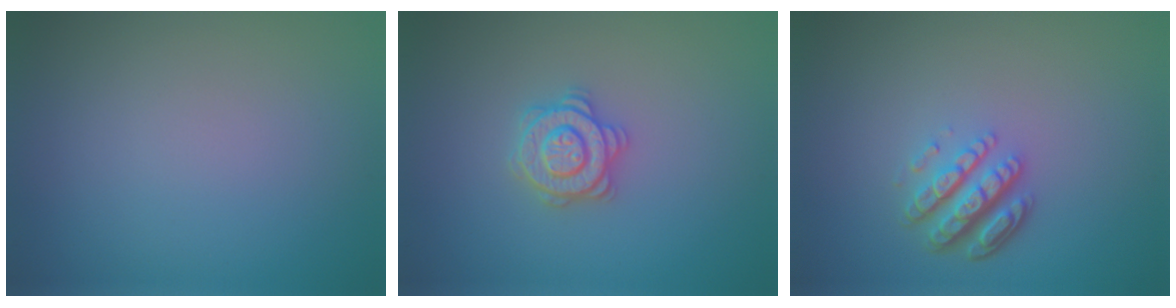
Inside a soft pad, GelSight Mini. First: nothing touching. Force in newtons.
{"total": 2.8, "press": 2.8, "slide": 0.4}
{"total": 4.4, "press": 3.2, "slide": 3.0}